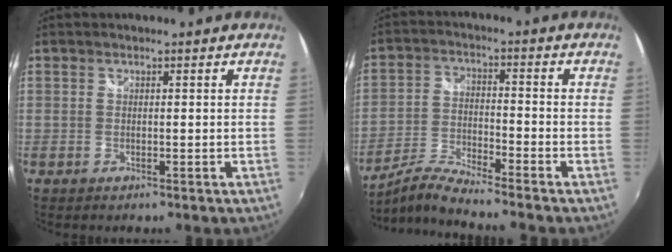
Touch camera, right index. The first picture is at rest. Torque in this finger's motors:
{"motor_torque": [0.03, -0.07, 0.01, -0.01]}